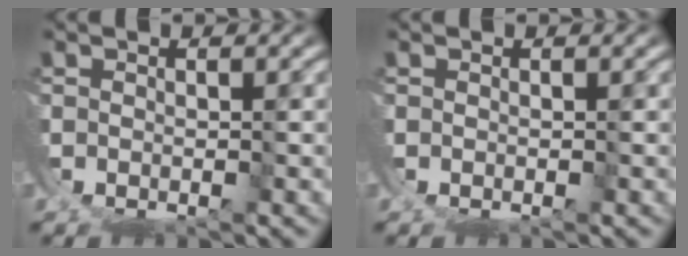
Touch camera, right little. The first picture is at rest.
{"total": 0.0}